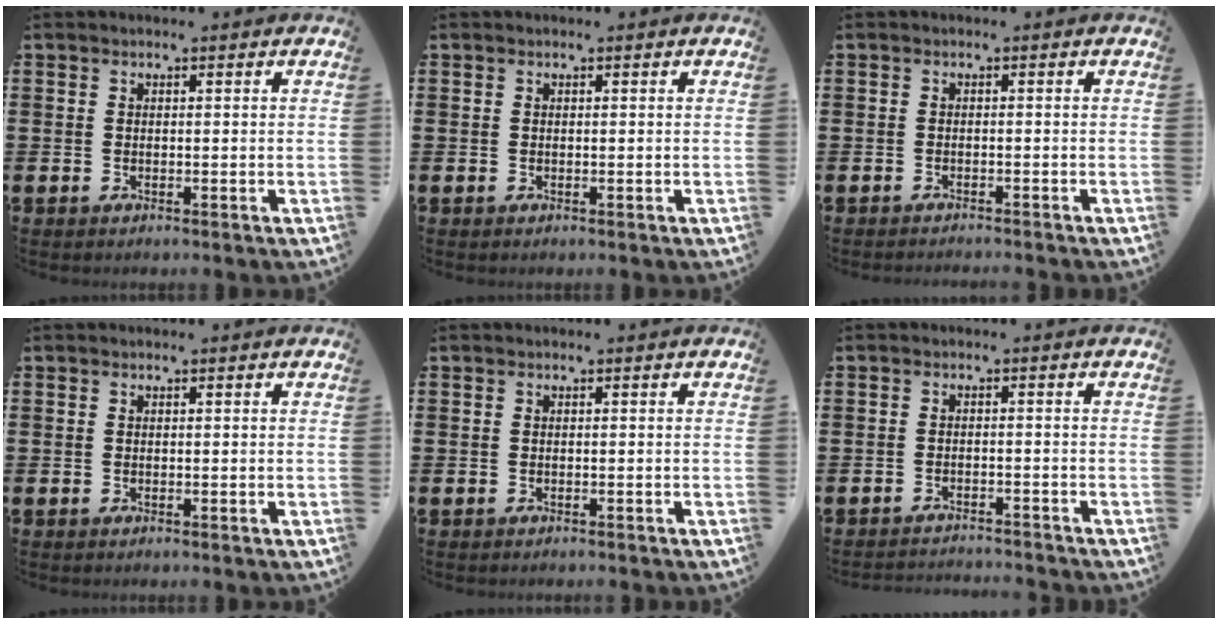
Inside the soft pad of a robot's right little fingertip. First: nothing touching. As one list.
[{"total": 0.0}, {"total": 0.8, "force": [-0.8, -0.2, 0.0], "torque": [0.000, -0.001, -0.016]}, {"total": 0.0}, {"total": 0.0}, {"total": 1.7, "force": [-1.7, -0.1, -0.1], "torque": [-0.003, 0.004, -0.036]}]